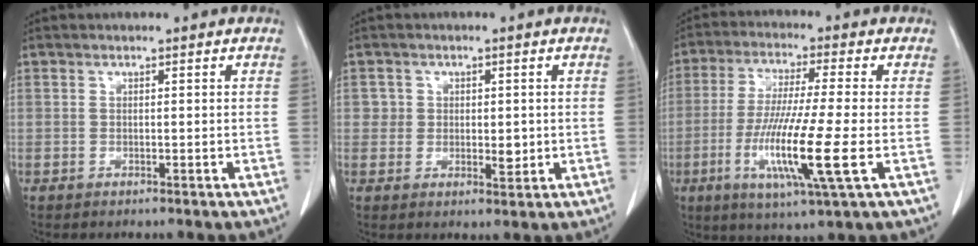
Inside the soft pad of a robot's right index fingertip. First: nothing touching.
{"total": 3.3, "force": [0.3, 2.8, 1.7], "torque": [-0.010, 0.001, 0.008]}
{"total": 13.2, "force": [-3.5, -0.2, 12.8], "torque": [-0.254, -0.027, -0.068]}